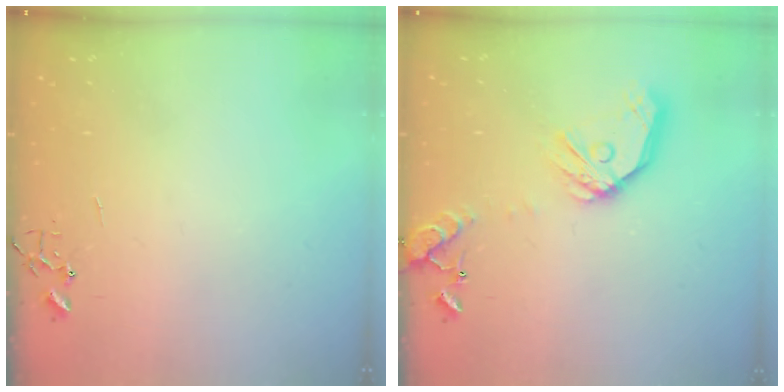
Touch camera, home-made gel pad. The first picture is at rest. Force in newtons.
{"total": 16.8, "press": 16.6, "slide": 2.9}